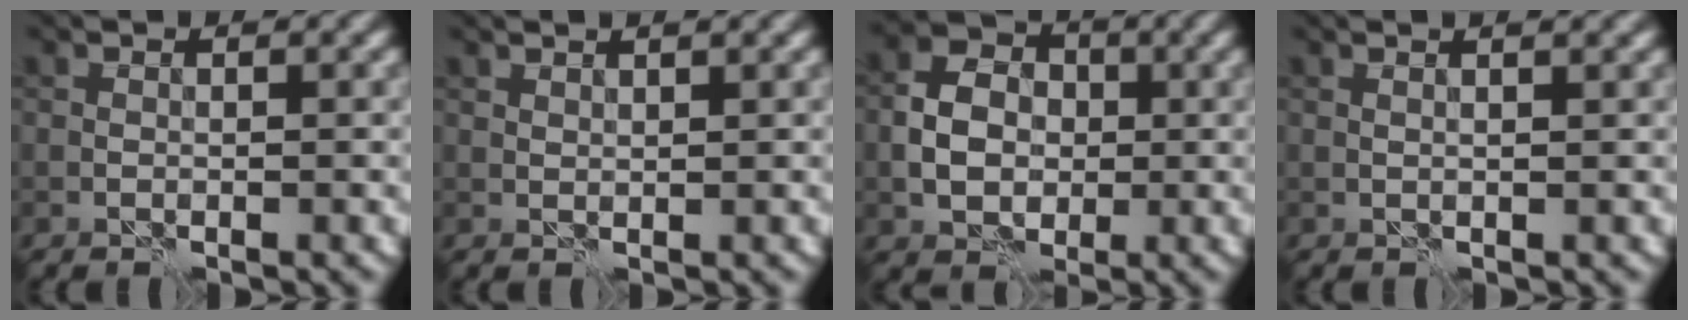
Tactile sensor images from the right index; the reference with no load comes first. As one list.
[{"total": 1.2, "force": [1.1, 0.2, 0.5], "torque": [-0.009, 0.001, 0.016]}, {"total": 4.9, "force": [-0.5, 4.0, 2.9], "torque": [-0.052, 0.005, -0.011]}, {"total": 3.5, "force": [2.1, 1.5, 2.4], "torque": [-0.013, 0.026, -0.001]}]